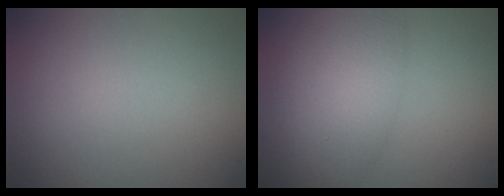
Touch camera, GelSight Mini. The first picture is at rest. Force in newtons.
{"total": 5.8, "press": 5.8, "slide": 0.2}